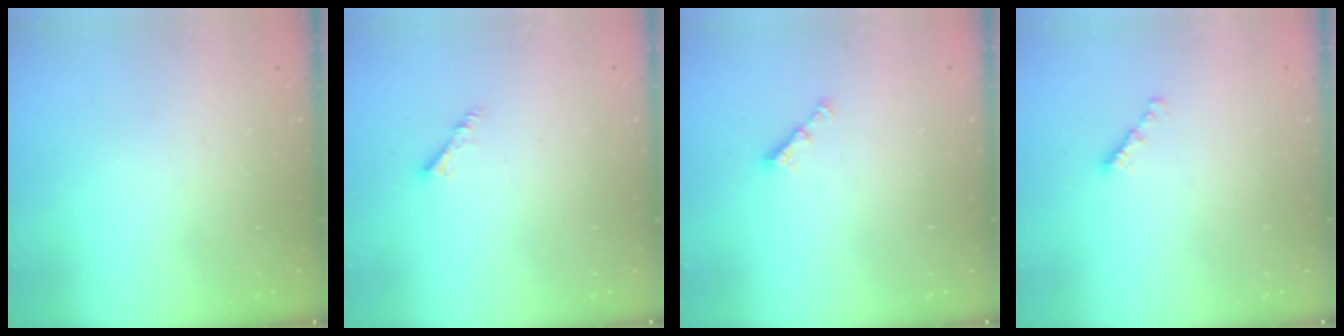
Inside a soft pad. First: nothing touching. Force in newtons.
{"total": 3.0, "press": 2.9, "slide": 0.6}
{"total": 2.9, "press": 2.9, "slide": 0.3}
{"total": 2.2, "press": 2.1, "slide": 0.7}